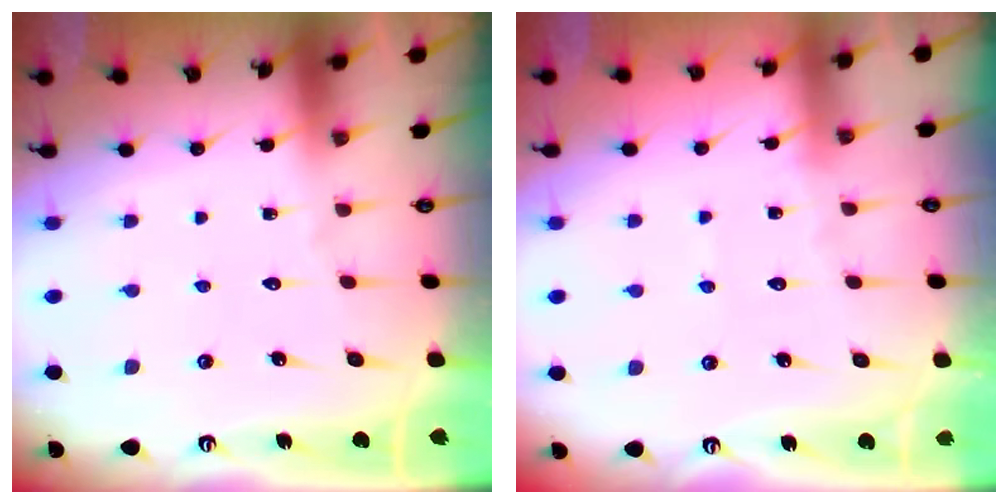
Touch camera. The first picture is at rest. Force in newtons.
{"total": 5.8, "press": 5.8, "slide": 0.7}